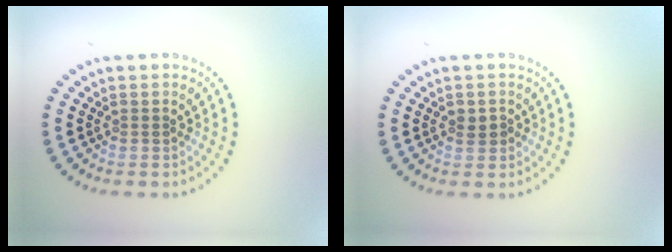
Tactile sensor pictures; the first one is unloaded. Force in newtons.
{"total": 1.3, "press": 1.2, "slide": 0.4}